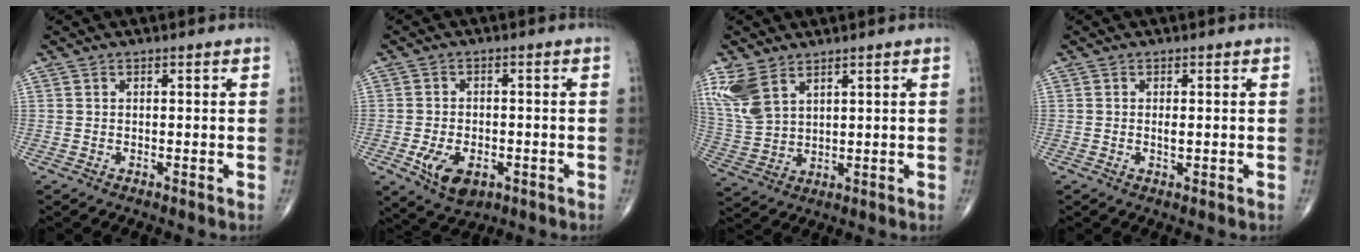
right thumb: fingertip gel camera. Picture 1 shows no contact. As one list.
[{"total": 7.8, "force": [-2.8, 4.7, 5.6], "torque": [-0.089, 0.003, -0.038]}, {"total": 8.9, "force": [5.3, 4.7, 5.3], "torque": [-0.117, -0.012, 0.123]}, {"total": 1.3, "force": [0.0, 0.5, 1.2], "torque": [-0.022, -0.003, 0.000]}]